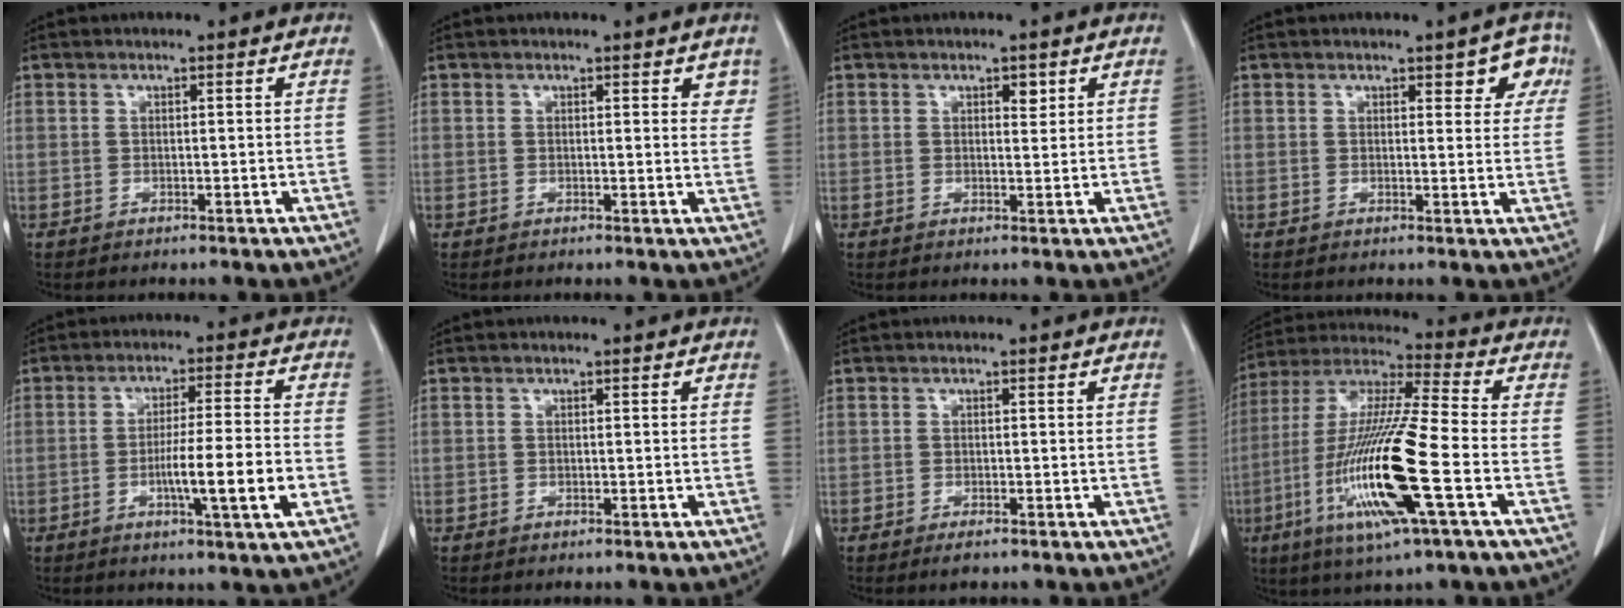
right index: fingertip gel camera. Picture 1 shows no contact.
{"total": 2.5, "force": [1.7, 1.1, 1.4], "torque": [-0.003, -0.004, 0.015]}
{"total": 1.5, "force": [0.8, 0.7, 1.1], "torque": [-0.013, -0.003, 0.011]}
{"total": 4.4, "force": [2.2, 1.9, 3.3], "torque": [-0.023, 0.007, 0.020]}
{"total": 9.6, "force": [-2.8, -0.3, 9.2], "torque": [-0.152, -0.006, -0.048]}
{"total": 0.0}
{"total": 1.6, "force": [-1.1, 0.4, 1.0], "torque": [-0.022, -0.004, -0.013]}
{"total": 19.5, "force": [-6.0, 0.9, 18.5], "torque": [-0.393, -0.025, -0.118]}